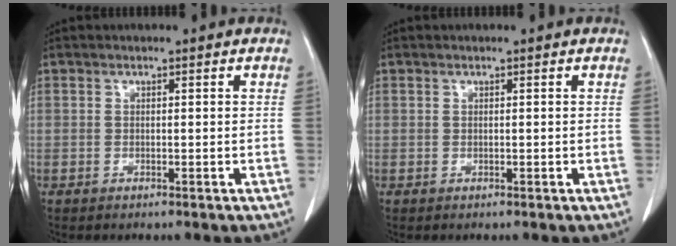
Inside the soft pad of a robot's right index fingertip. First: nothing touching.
{"total": 0.0}